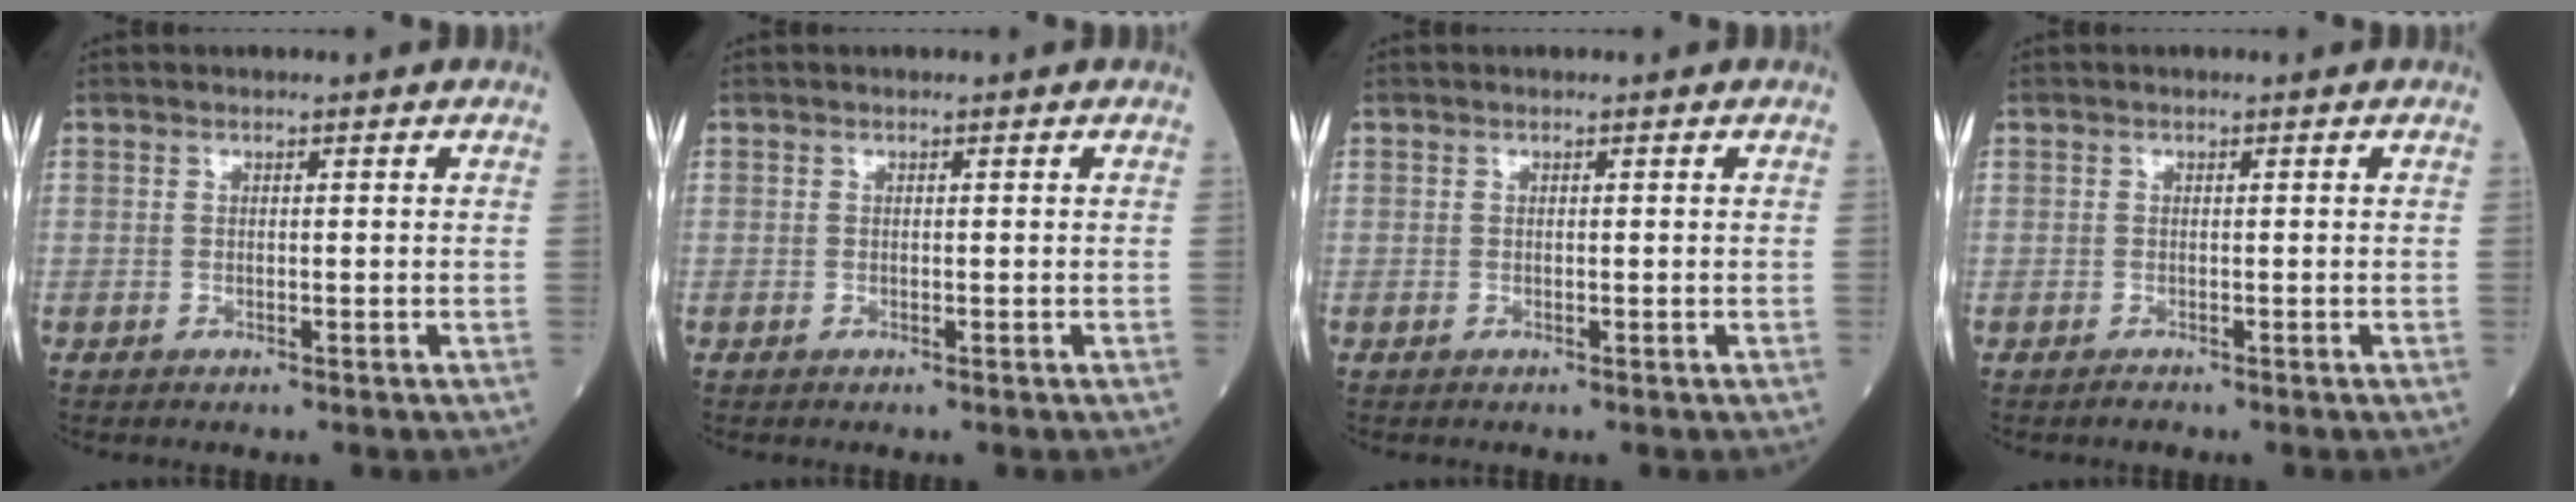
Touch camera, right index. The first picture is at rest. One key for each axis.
{"total": 0.0}
{"total": 0.0}
{"total": 0.6, "fx": -0.5, "fy": 0.3, "fz": 0.0, "tx": -0.001, "ty": 0.001, "tz": -0.012}